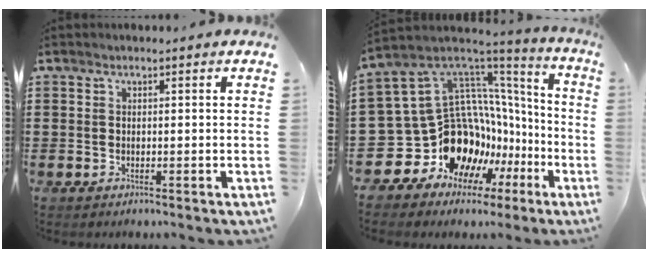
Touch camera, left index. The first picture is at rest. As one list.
[{"total": 15.4, "force": [-4.9, 12.9, 6.9], "torque": [-0.175, -0.035, -0.045]}]